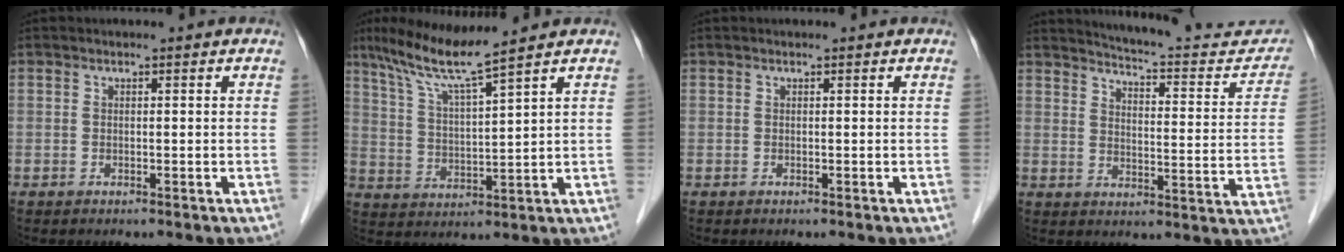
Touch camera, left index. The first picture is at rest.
{"total": 8.7, "force": [6.8, -1.5, 5.2], "torque": [-0.100, -0.002, 0.129]}
{"total": 0.0}
{"total": 18.8, "force": [17.8, 3.0, 5.4], "torque": [-0.058, -0.055, 0.209]}